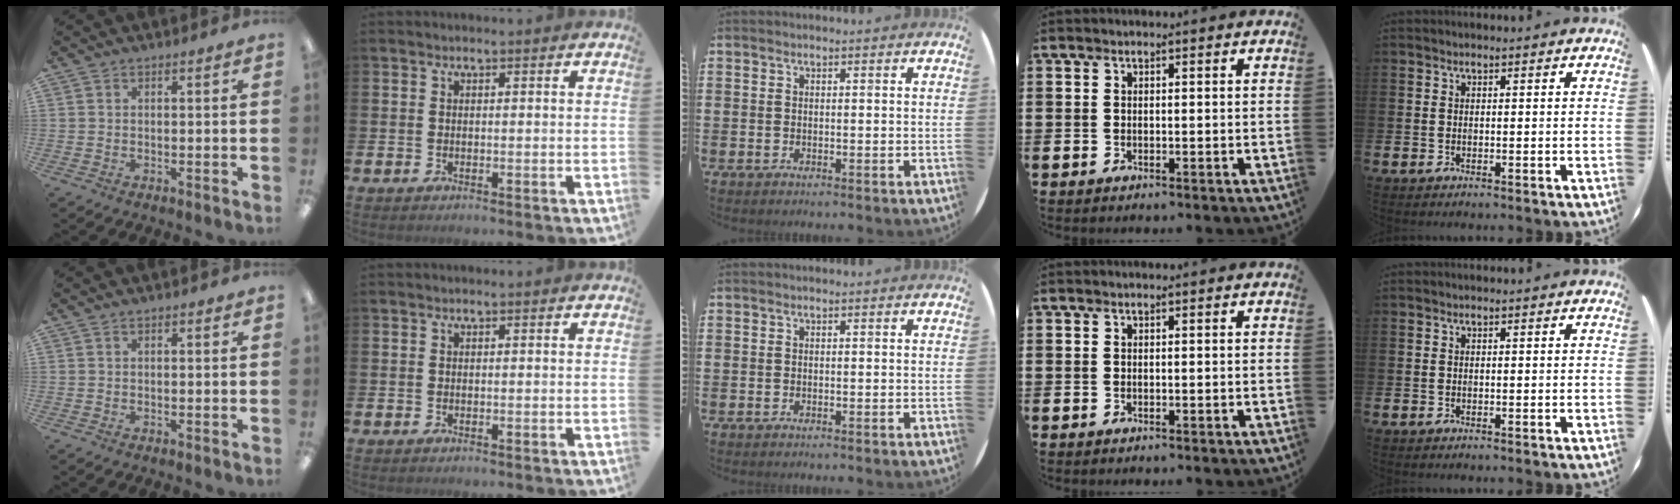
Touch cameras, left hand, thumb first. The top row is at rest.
{"thumb": {"total": 0.5, "force": [0.3, 0.3, 0.4], "torque": [-0.008, 0.003, 0.005]}}